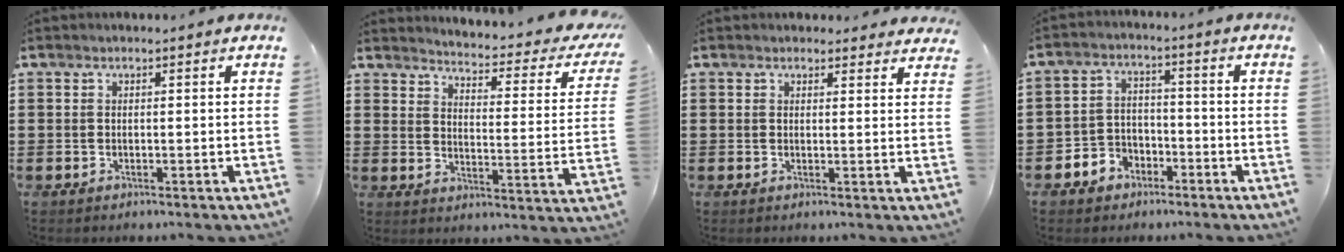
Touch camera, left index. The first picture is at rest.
{"total": 3.1, "force": [2.8, -0.4, 1.1], "torque": [-0.033, -0.035, 0.037]}
{"total": 2.0, "force": [1.9, 0.5, 0.2], "torque": [0.000, -0.003, 0.035]}
{"total": 4.5, "force": [-3.1, 3.3, 0.5], "torque": [-0.027, 0.010, -0.064]}